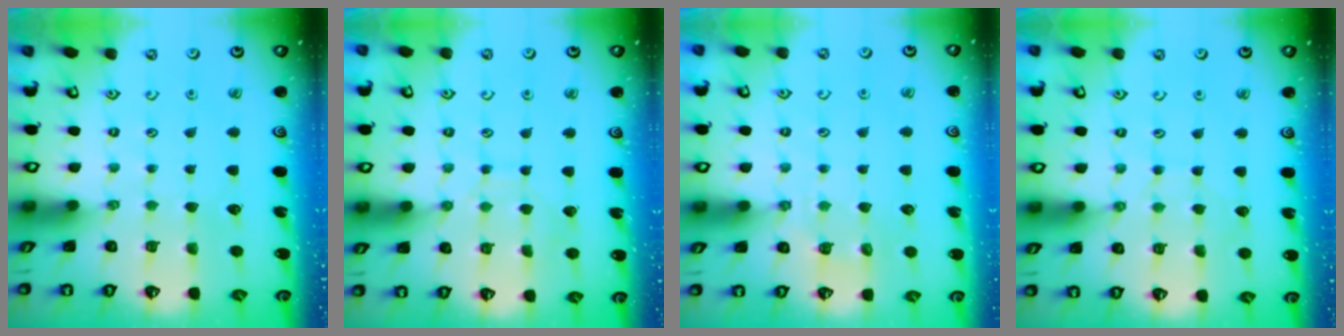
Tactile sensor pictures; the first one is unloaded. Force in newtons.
{"total": 5.1, "press": 5.1, "slide": 0.4}
{"total": 4.2, "press": 4.1, "slide": 0.9}
{"total": 4.1, "press": 4.1, "slide": 0.4}